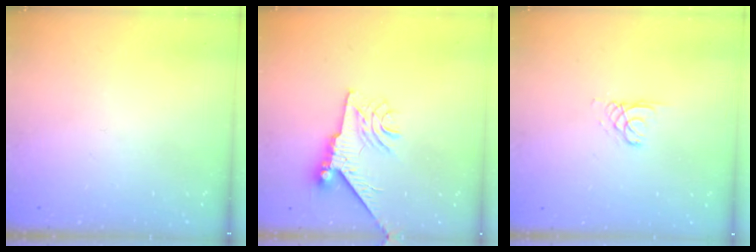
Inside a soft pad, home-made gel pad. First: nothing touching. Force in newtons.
{"total": 11.5, "press": 11.4, "slide": 1.2}
{"total": 1.3, "press": 1.3, "slide": 0.1}